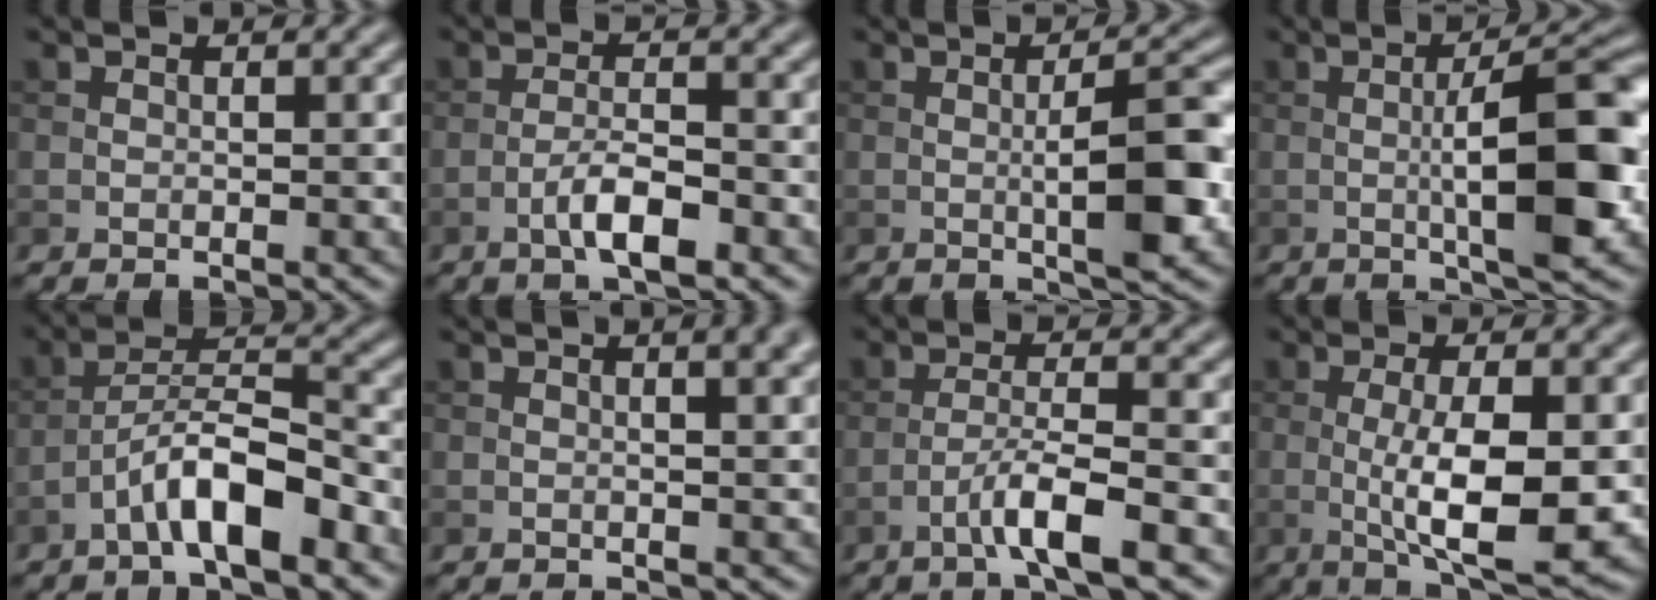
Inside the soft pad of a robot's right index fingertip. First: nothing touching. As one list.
[{"total": 4.2, "force": [-2.0, 1.1, 3.5], "torque": [-0.067, 0.006, -0.041]}, {"total": 6.7, "force": [-0.7, 1.5, 6.5], "torque": [-0.098, 0.004, -0.011]}, {"total": 9.6, "force": [-0.8, 2.3, 9.3], "torque": [-0.132, 0.003, -0.014]}, {"total": 6.3, "force": [-3.5, 1.7, 5.0], "torque": [-0.088, 0.018, -0.063]}, {"total": 6.6, "force": [2.7, 3.1, 5.2], "torque": [-0.020, 0.042, 0.002]}, {"total": 5.0, "force": [-2.5, 0.6, 4.3], "torque": [-0.074, 0.010, -0.051]}, {"total": 7.9, "force": [-0.6, 2.0, 7.6], "torque": [-0.129, -0.008, -0.005]}]